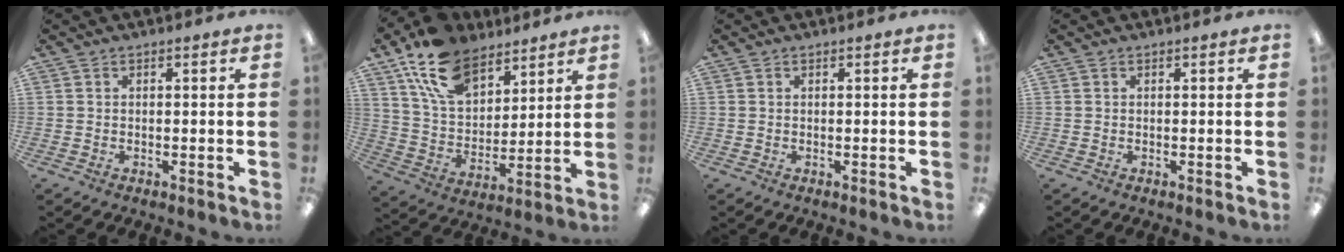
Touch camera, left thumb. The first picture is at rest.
{"total": 16.5, "force": [11.1, 9.3, 7.9], "torque": [-0.159, -0.043, 0.210]}
{"total": 0.0}
{"total": 0.0}